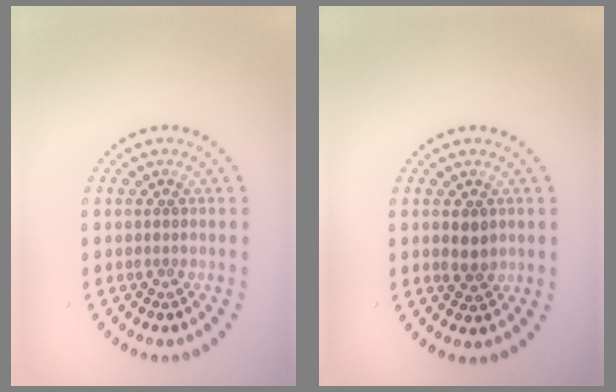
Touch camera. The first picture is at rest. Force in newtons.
{"total": 1.9, "press": 1.9, "slide": 0.2}